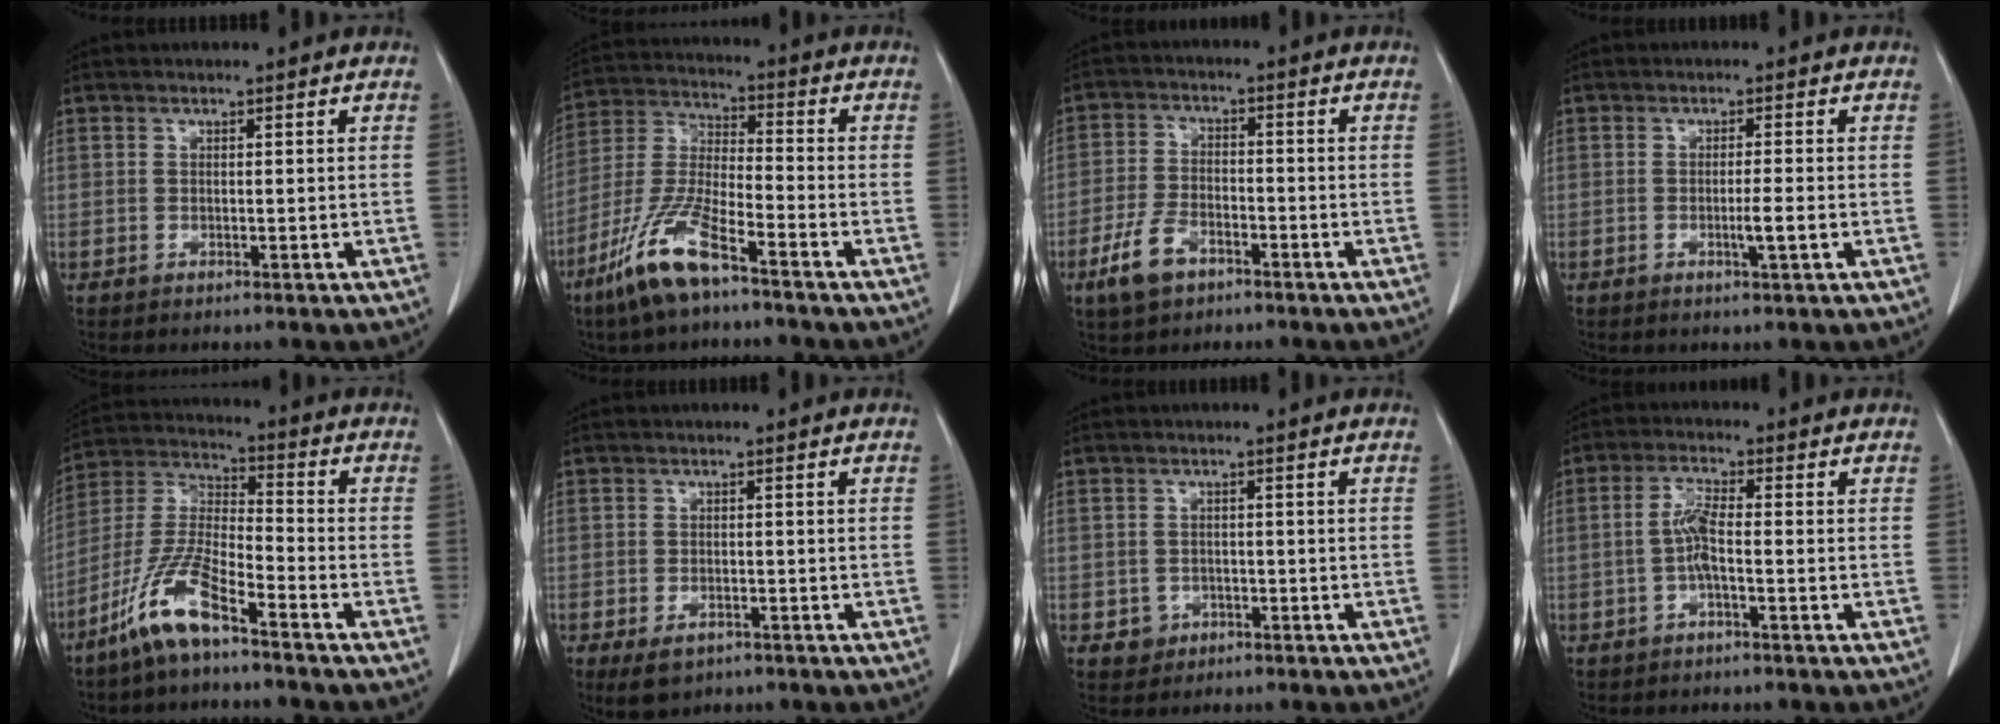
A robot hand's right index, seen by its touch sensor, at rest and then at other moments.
{"total": 11.7, "force": [-7.7, 1.8, 8.7], "torque": [-0.194, -0.022, -0.155]}
{"total": 6.6, "force": [-4.0, 3.2, 4.2], "torque": [-0.096, -0.001, -0.073]}
{"total": 2.7, "force": [-0.8, -0.2, 2.6], "torque": [-0.045, -0.005, -0.013]}
{"total": 10.9, "force": [-7.4, 1.5, 7.9], "torque": [-0.174, -0.013, -0.152]}
{"total": 3.9, "force": [-2.4, 2.1, 2.2], "torque": [-0.043, -0.006, -0.030]}
{"total": 2.5, "force": [-1.0, 2.3, 0.2], "torque": [0.003, 0.011, -0.011]}
{"total": 4.1, "force": [-0.8, 0.6, 3.9], "torque": [-0.084, 0.006, -0.018]}